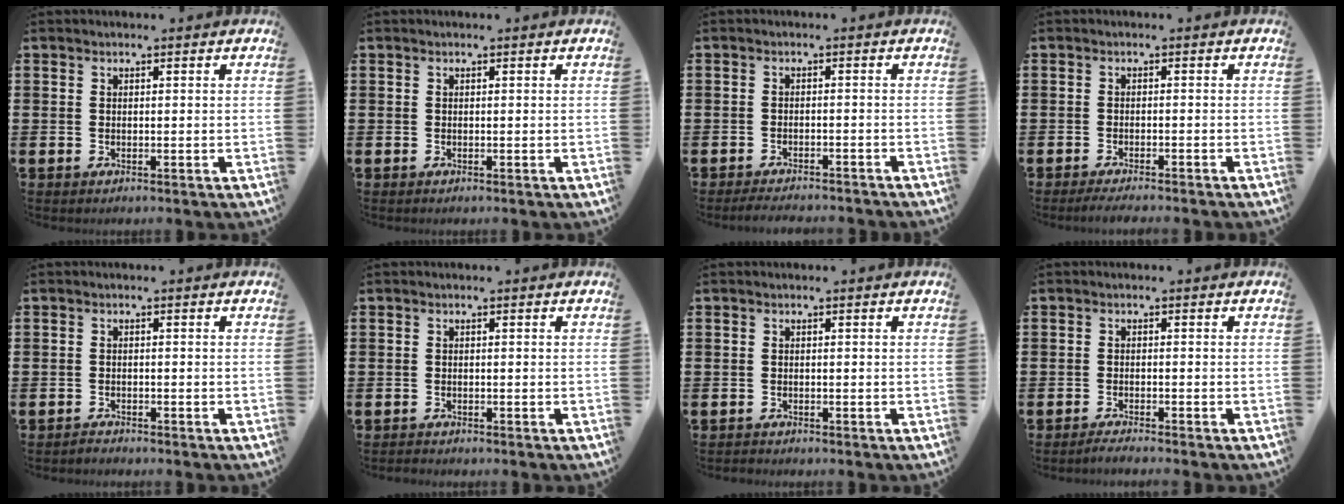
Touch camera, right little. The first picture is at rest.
{"total": 0.0}
{"total": 1.8, "force": [-1.7, 0.0, 0.4], "torque": [-0.008, 0.003, -0.035]}
{"total": 1.4, "force": [-1.2, -0.1, 0.7], "torque": [-0.010, 0.000, -0.024]}
{"total": 0.9, "force": [-0.9, 0.1, 0.0], "torque": [-0.003, -0.001, -0.018]}
{"total": 0.5, "force": [-0.5, 0.1, 0.0], "torque": [-0.001, -0.002, -0.011]}
{"total": 0.5, "force": [-0.5, 0.1, 0.0], "torque": [-0.001, -0.001, -0.011]}
{"total": 1.2, "force": [-1.1, -0.1, 0.5], "torque": [-0.008, -0.002, -0.022]}